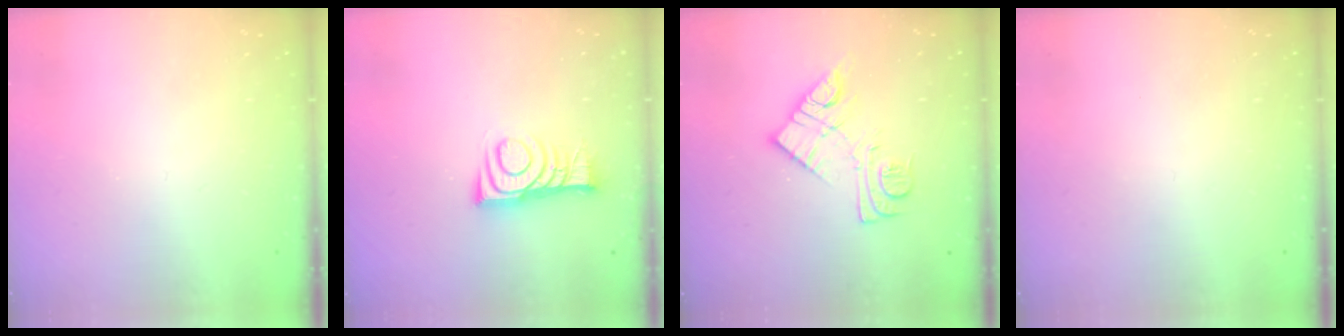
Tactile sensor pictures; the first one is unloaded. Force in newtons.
{"total": 9.1, "press": 9.1, "slide": 0.4}
{"total": 11.8, "press": 11.8, "slide": 0.7}
{"total": 0.0}